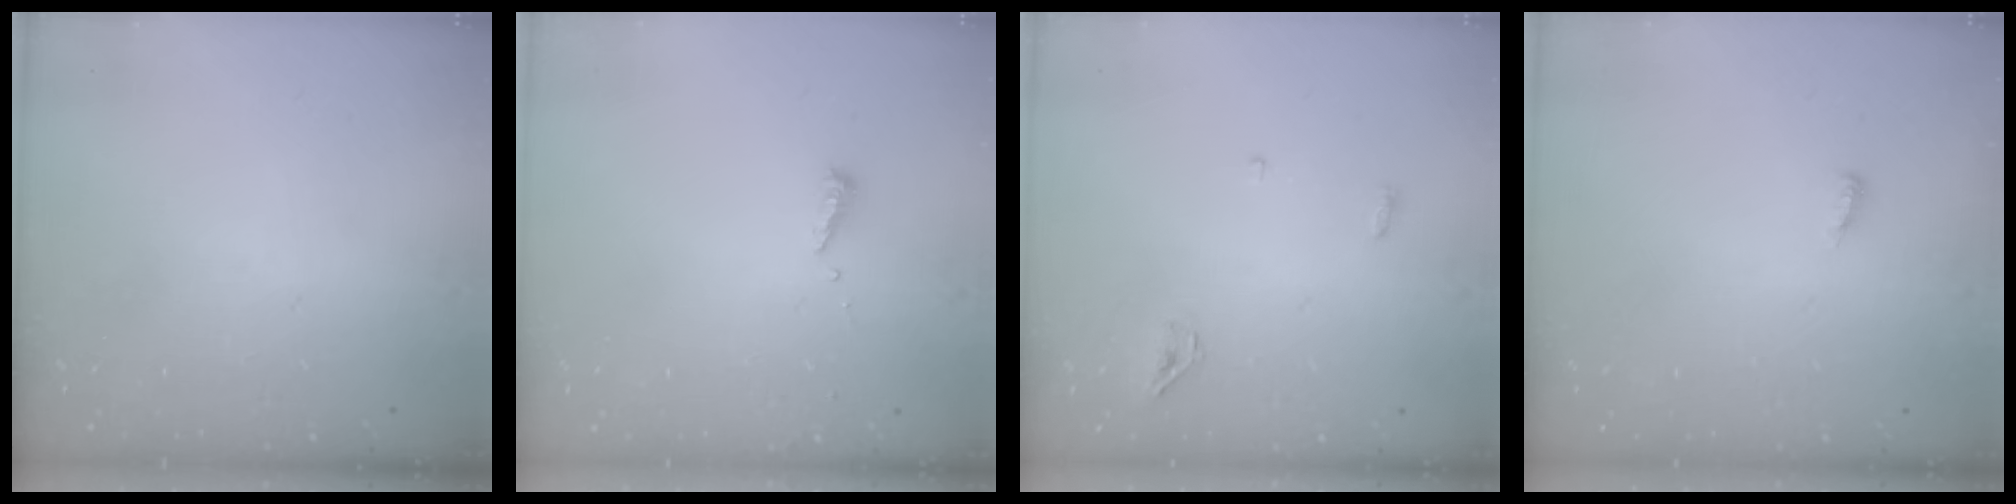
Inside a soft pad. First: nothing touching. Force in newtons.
{"total": 5.3, "press": 5.3, "slide": 0.5}
{"total": 3.4, "press": 3.3, "slide": 1.0}
{"total": 3.8, "press": 3.8, "slide": 0.4}